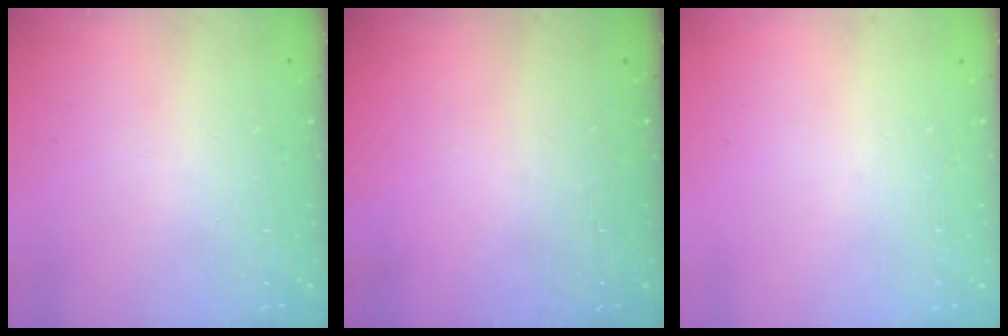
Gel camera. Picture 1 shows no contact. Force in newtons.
{"total": 0.0}
{"total": 0.0}